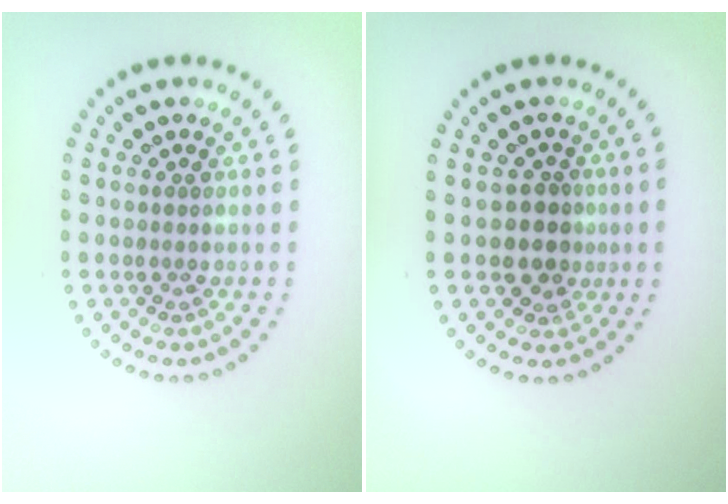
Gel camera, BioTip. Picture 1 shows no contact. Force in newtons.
{"total": 2.6, "press": 2.3, "slide": 1.3}